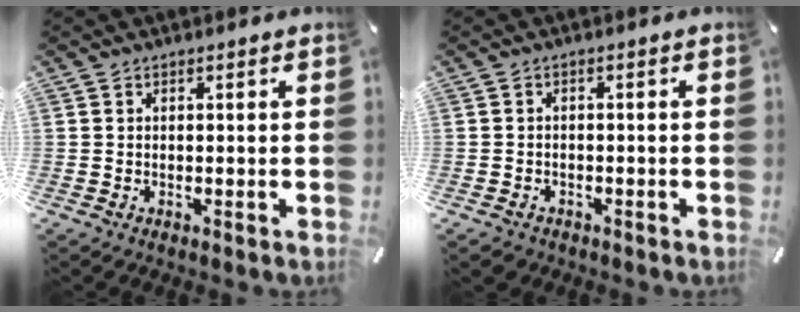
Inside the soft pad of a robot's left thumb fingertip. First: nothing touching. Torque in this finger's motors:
{"motor_torque": [0.02, 0.65, 0.04, 0.20, 0.15]}